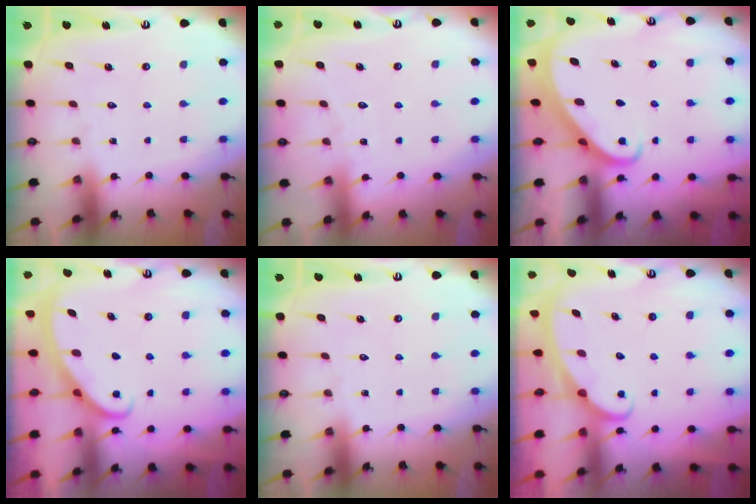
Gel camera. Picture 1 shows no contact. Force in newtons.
{"total": 3.8, "press": 3.8, "slide": 0.3}
{"total": 2.5, "press": 2.5, "slide": 0.2}
{"total": 2.8, "press": 2.8, "slide": 0.4}
{"total": 0.0}
{"total": 2.4, "press": 2.4, "slide": 0.4}